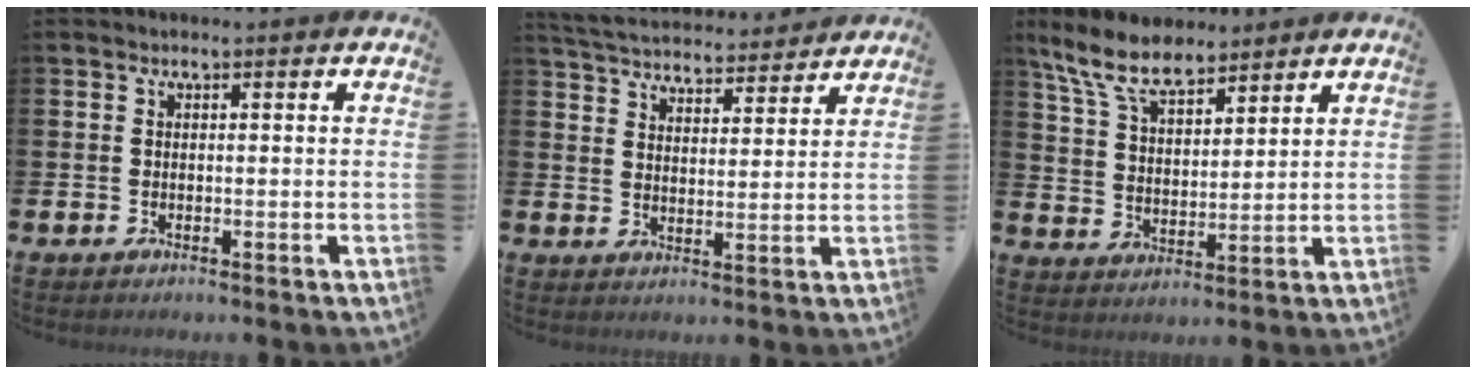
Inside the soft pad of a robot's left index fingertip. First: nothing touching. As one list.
[{"total": 5.1, "force": [5.1, 0.8, 0.3], "torque": [-0.033, -0.035, 0.090]}, {"total": 8.4, "force": [7.2, 2.8, 3.4], "torque": [-0.099, -0.020, 0.132]}]